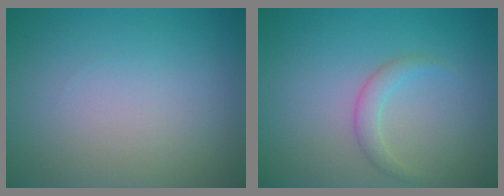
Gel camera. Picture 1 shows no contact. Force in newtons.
{"total": 1.6, "press": 1.6, "slide": 0.0}